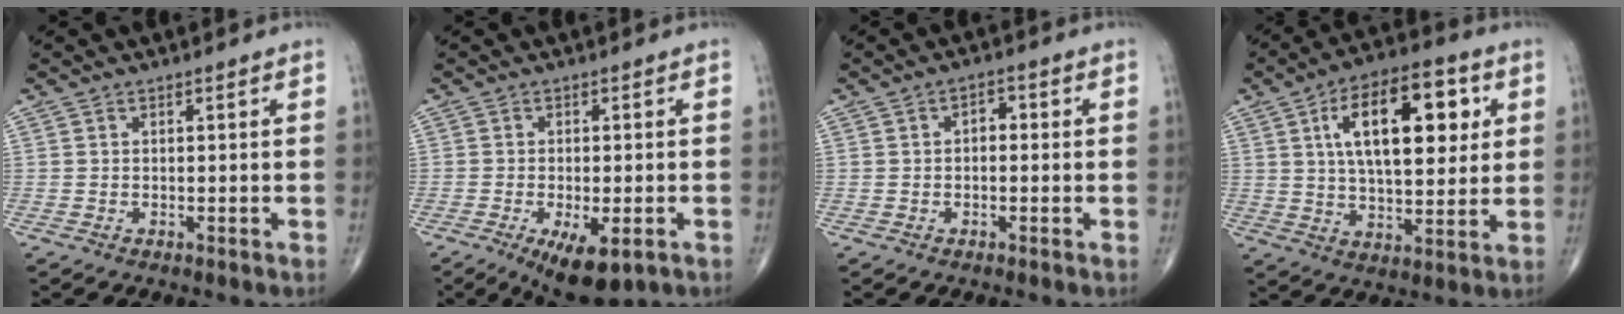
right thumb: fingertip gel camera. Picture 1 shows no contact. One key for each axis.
{"total": 9.2, "fx": -4.3, "fy": 3.6, "fz": 7.3, "tx": -0.111, "ty": -0.008, "tz": -0.063}
{"total": 2.4, "fx": 0.0, "fy": 1.6, "fz": 1.8, "tx": -0.013, "ty": 0.012, "tz": -0.008}
{"total": 18.8, "fx": 5.4, "fy": 8.8, "fz": 15.8, "tx": -0.222, "ty": -0.001, "tz": 0.082}